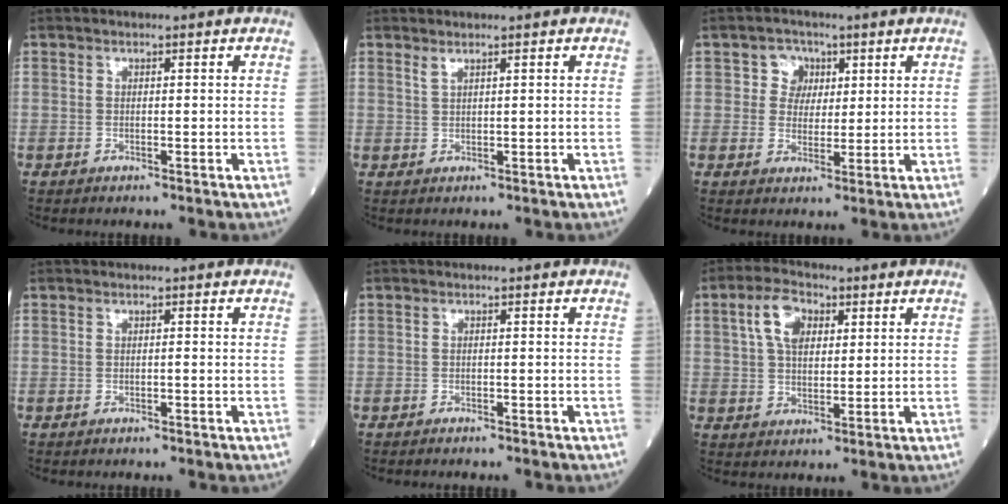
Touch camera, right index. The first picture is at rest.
{"total": 0.8, "force": [0.6, -0.1, 0.4], "torque": [-0.013, 0.001, 0.015]}
{"total": 3.8, "force": [1.2, 3.4, 0.9], "torque": [-0.011, 0.011, 0.017]}
{"total": 0.0}
{"total": 1.7, "force": [-1.6, 0.3, 0.6], "torque": [-0.010, -0.002, -0.019]}
{"total": 6.6, "force": [2.4, 3.7, 4.9], "torque": [-0.101, 0.018, 0.045]}